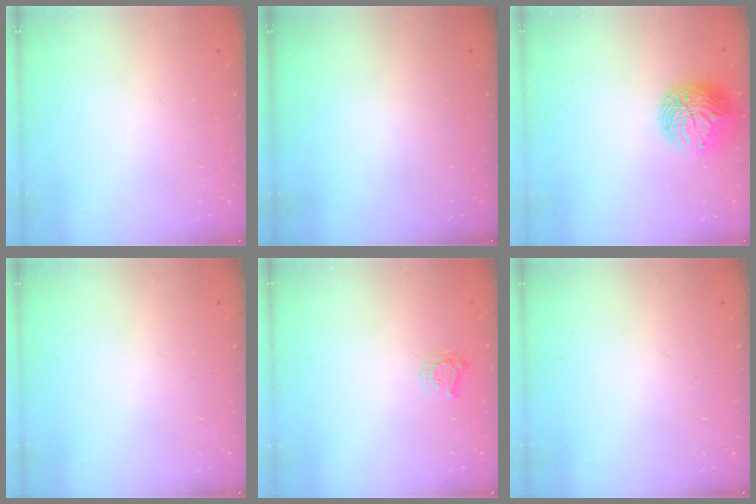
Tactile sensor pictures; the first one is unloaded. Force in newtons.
{"total": 0.0}
{"total": 11.0, "press": 10.9, "slide": 1.0}
{"total": 0.0}
{"total": 4.2, "press": 4.1, "slide": 0.5}
{"total": 0.0}